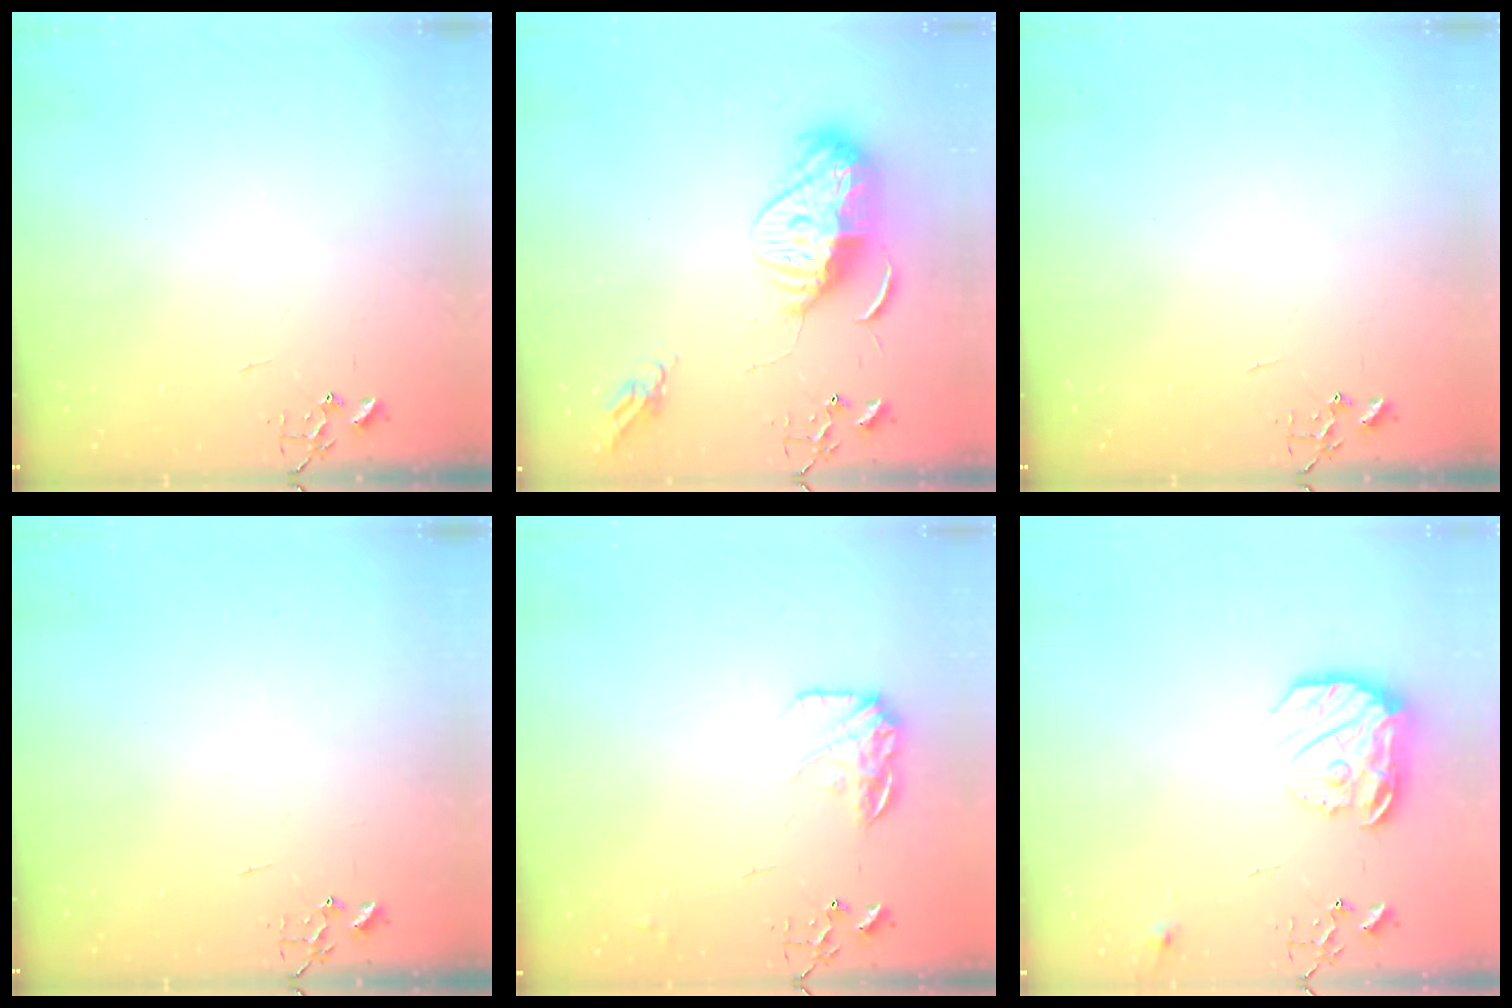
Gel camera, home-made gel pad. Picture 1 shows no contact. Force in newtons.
{"total": 14.4, "press": 14.3, "slide": 1.2}
{"total": 0.0}
{"total": 0.0}
{"total": 12.1, "press": 12.1, "slide": 0.5}
{"total": 16.2, "press": 16.1, "slide": 1.4}